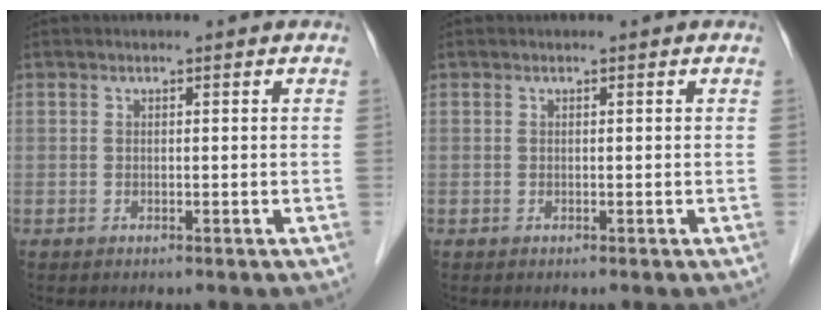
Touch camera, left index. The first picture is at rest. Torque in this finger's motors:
{"motor_torque": [0.02, 0.01, -0.04, -0.01]}